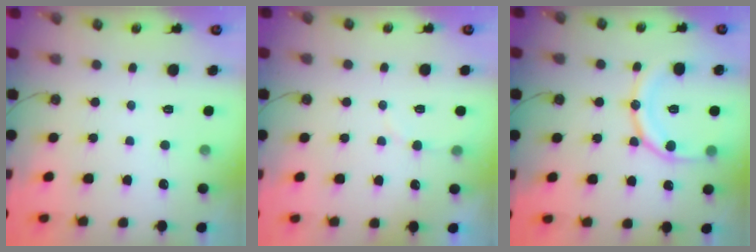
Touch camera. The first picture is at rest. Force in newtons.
{"total": 3.0, "press": 3.0, "slide": 0.2}
{"total": 15.0, "press": 14.9, "slide": 1.4}